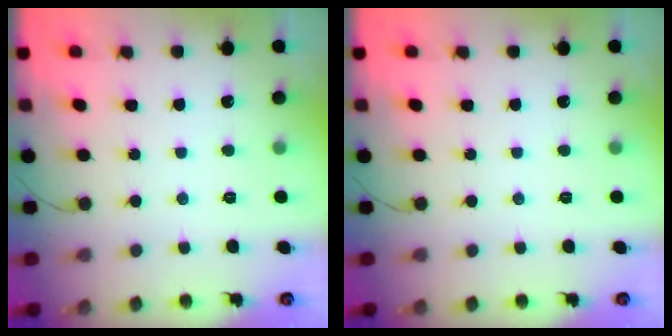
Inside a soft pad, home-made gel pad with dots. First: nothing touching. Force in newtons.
{"total": 0.0}